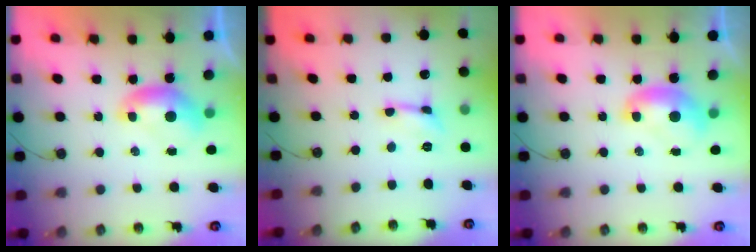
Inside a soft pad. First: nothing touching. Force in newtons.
{"total": 0.5, "press": 0.5, "slide": 0.1}
{"total": 1.6, "press": 1.6, "slide": 0.1}